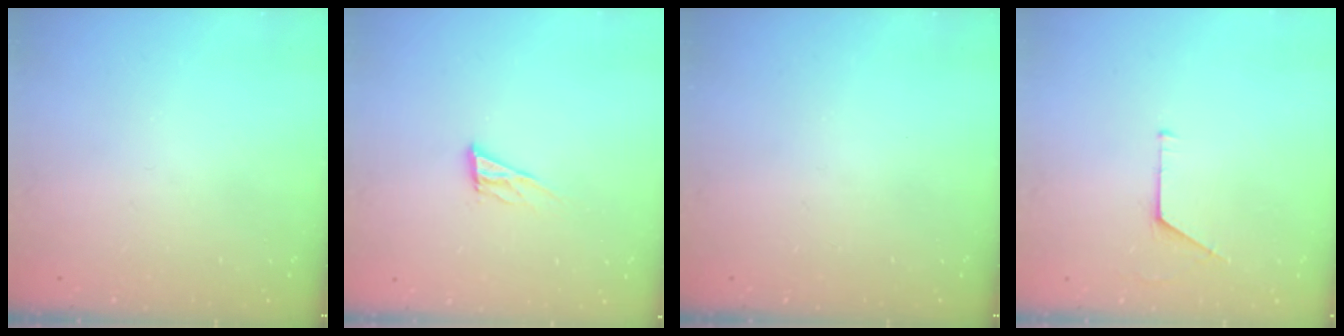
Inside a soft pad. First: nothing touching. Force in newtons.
{"total": 8.6, "press": 8.2, "slide": 2.5}
{"total": 0.0}
{"total": 5.2, "press": 5.1, "slide": 0.4}